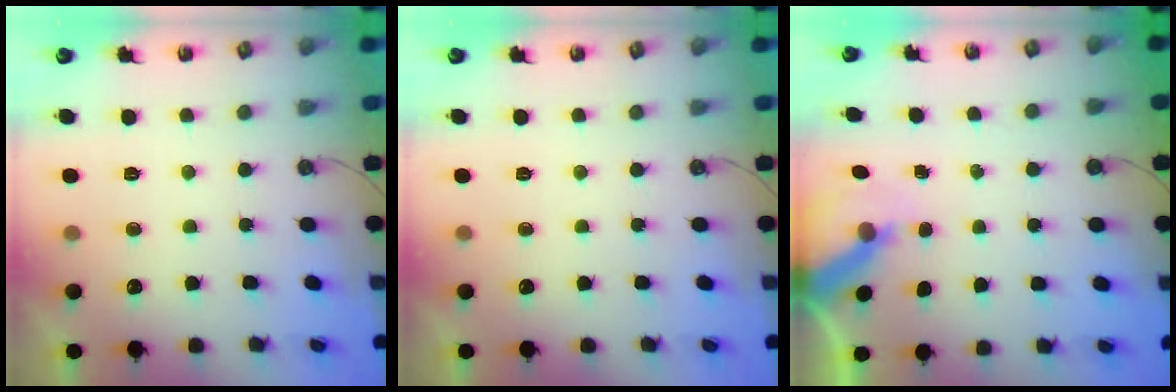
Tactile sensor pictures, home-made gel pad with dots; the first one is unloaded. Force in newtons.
{"total": 0.0}
{"total": 6.1, "press": 6.0, "slide": 0.5}